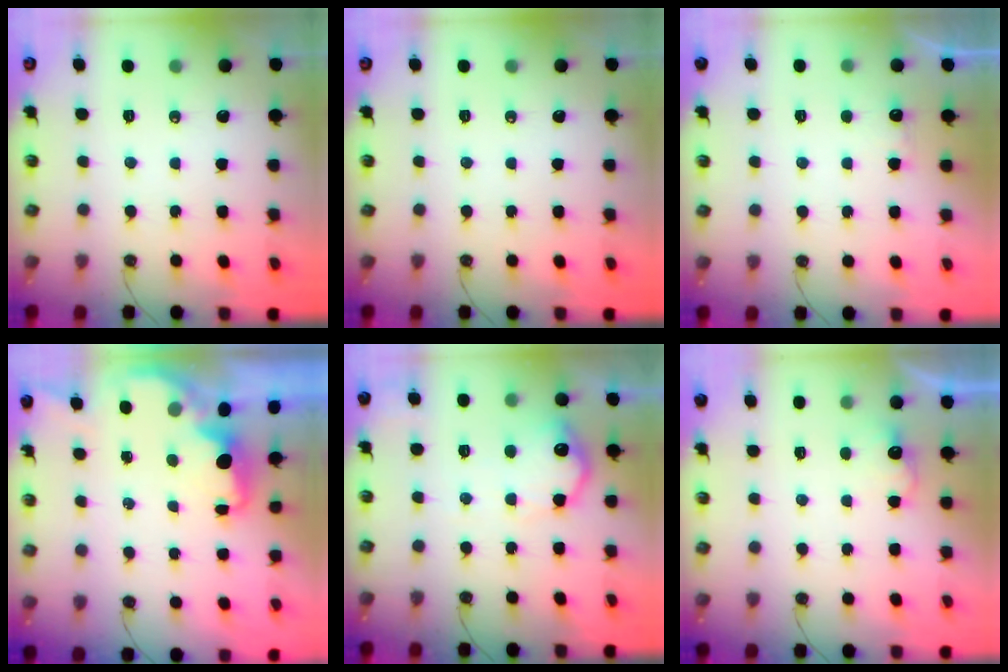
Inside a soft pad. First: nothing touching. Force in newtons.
{"total": 0.0}
{"total": 4.6, "press": 4.4, "slide": 1.3}
{"total": 1.8, "press": 1.7, "slide": 0.7}
{"total": 12.9, "press": 12.9, "slide": 0.7}
{"total": 5.3, "press": 5.2, "slide": 1.1}